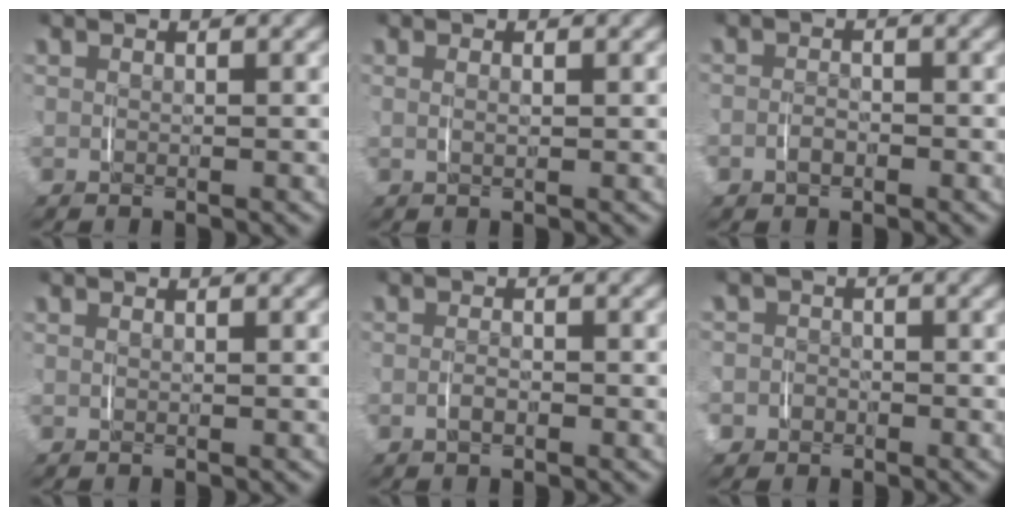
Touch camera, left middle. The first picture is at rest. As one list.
[{"total": 0.7, "force": [0.2, 0.2, 0.7], "torque": [-0.015, -0.004, 0.006]}, {"total": 1.6, "force": [-0.7, 1.3, 0.5], "torque": [-0.013, 0.001, -0.016]}, {"total": 0.0}, {"total": 1.2, "force": [-0.6, 0.6, 0.8], "torque": [-0.015, -0.002, -0.011]}, {"total": 4.9, "force": [-2.0, 4.5, 0.5], "torque": [-0.022, -0.009, -0.048]}]